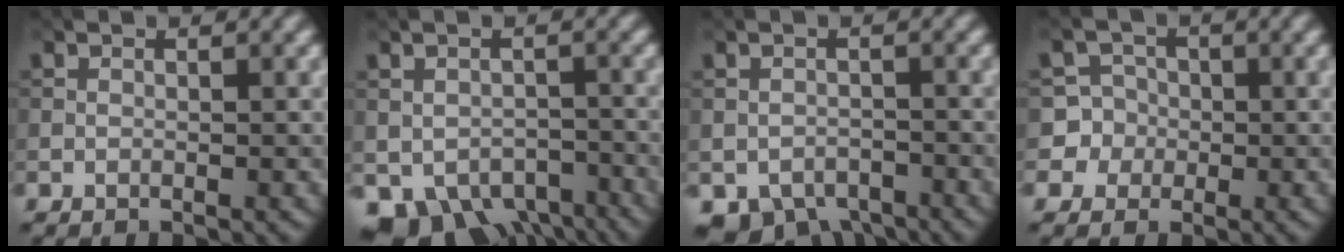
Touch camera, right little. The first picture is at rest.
{"total": 7.1, "force": [-4.4, 4.6, 3.0], "torque": [-0.050, -0.031, -0.056]}
{"total": 4.6, "force": [-3.4, 2.7, 1.6], "torque": [-0.020, -0.019, -0.053]}
{"total": 4.9, "force": [-1.0, 4.8, 0.3], "torque": [0.003, 0.017, -0.032]}